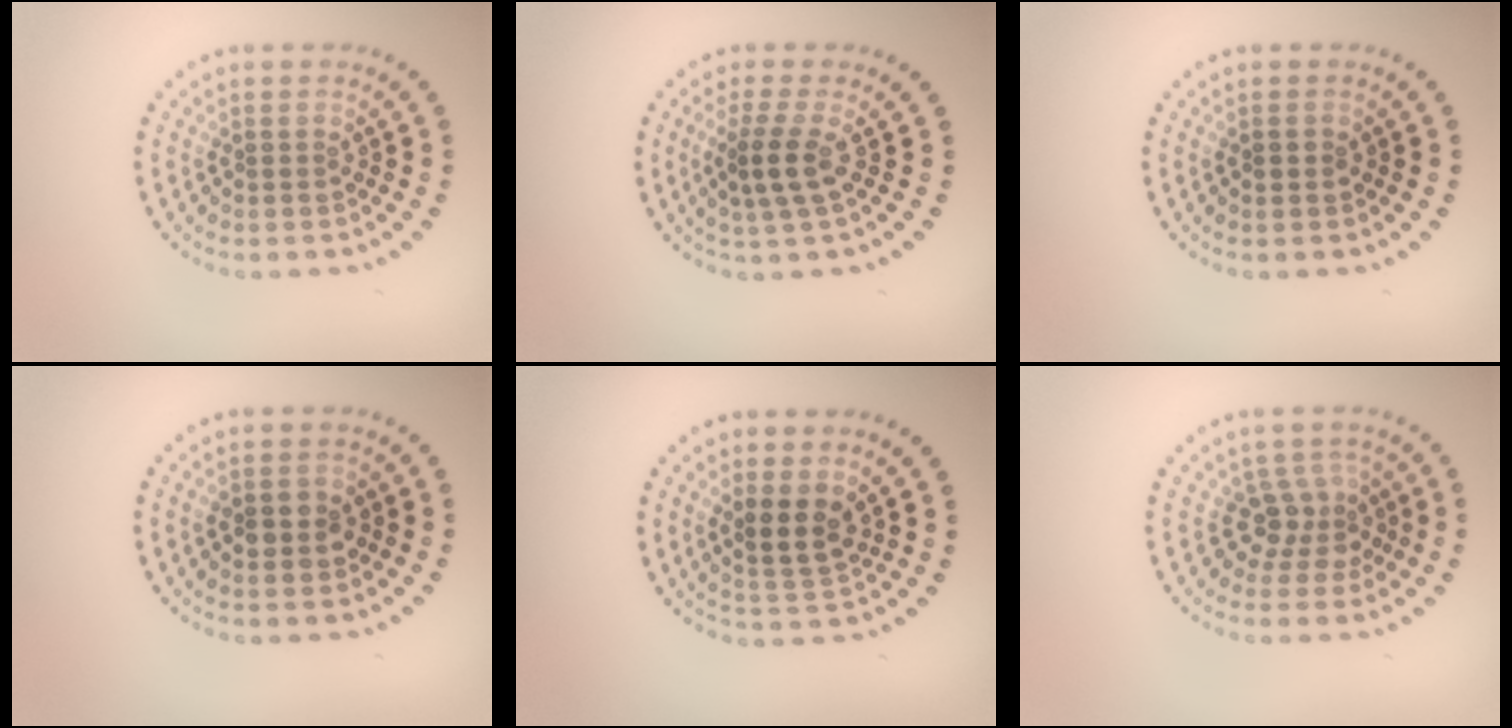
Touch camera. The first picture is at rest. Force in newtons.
{"total": 2.6, "press": 2.1, "slide": 1.6}
{"total": 0.9, "press": 0.9, "slide": 0.1}
{"total": 2.0, "press": 2.0, "slide": 0.1}
{"total": 2.9, "press": 2.5, "slide": 1.3}
{"total": 2.8, "press": 2.1, "slide": 1.8}